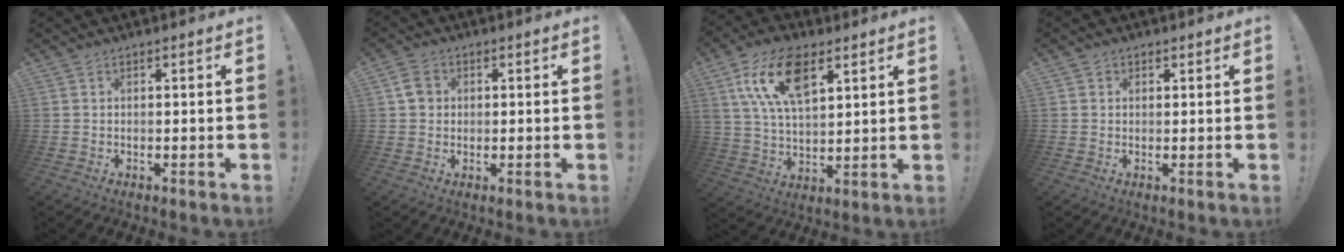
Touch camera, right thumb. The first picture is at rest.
{"total": 4.5, "force": [1.1, 4.1, 1.5], "torque": [-0.018, 0.008, 0.020]}
{"total": 16.1, "force": [7.8, 8.3, 11.3], "torque": [-0.204, -0.020, 0.141]}
{"total": 1.5, "force": [0.8, 1.2, 0.2], "torque": [0.010, -0.005, 0.011]}